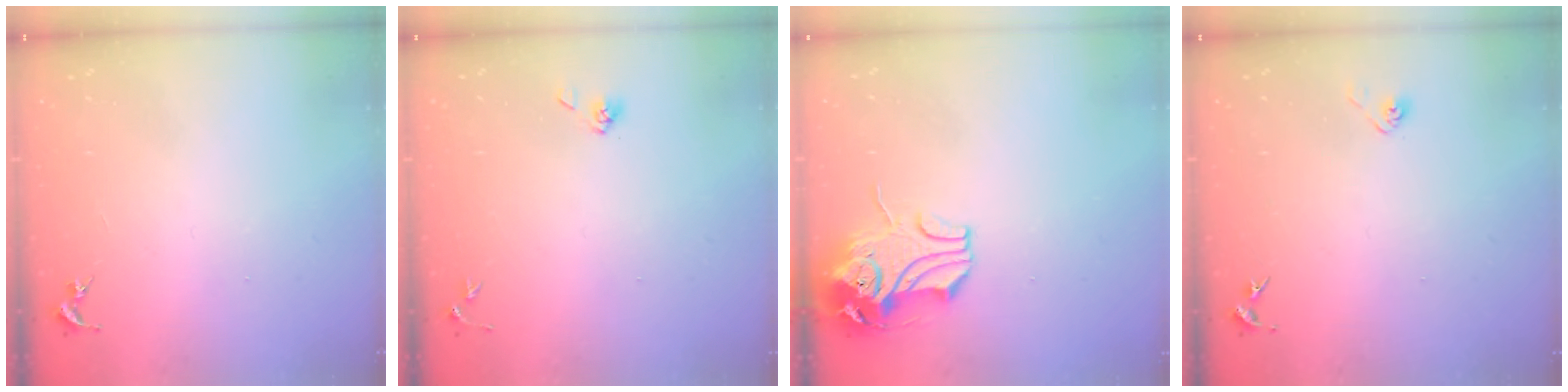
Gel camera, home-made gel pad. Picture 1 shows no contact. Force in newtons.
{"total": 4.2, "press": 3.9, "slide": 1.6}
{"total": 10.6, "press": 10.5, "slide": 1.9}
{"total": 2.9, "press": 2.8, "slide": 0.8}